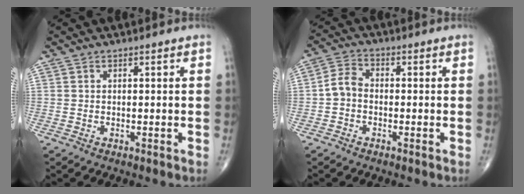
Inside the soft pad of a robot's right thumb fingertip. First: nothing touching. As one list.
[{"total": 4.3, "force": [-0.9, 3.1, 2.7], "torque": [-0.047, 0.016, -0.029]}]